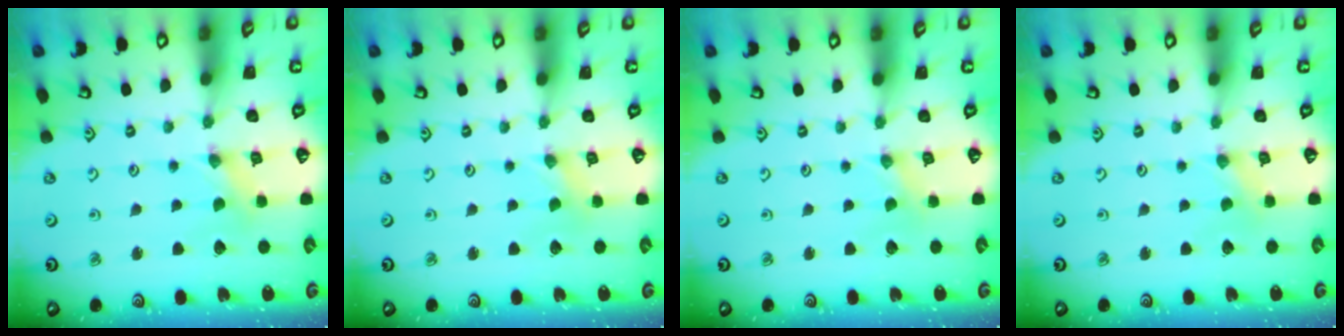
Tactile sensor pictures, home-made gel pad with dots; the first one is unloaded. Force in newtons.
{"total": 0.0}
{"total": 0.0}
{"total": 0.0}